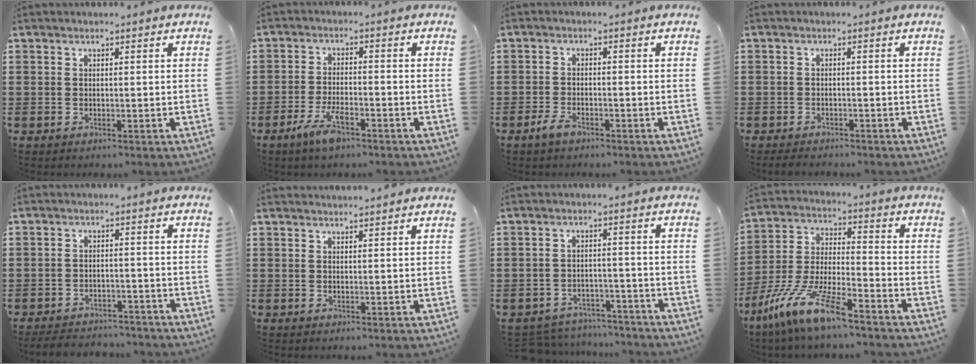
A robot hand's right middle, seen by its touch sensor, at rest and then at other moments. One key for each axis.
{"total": 5.7, "fx": -3.3, "fy": 1.6, "fz": 4.3, "tx": -0.097, "ty": -0.004, "tz": -0.063}
{"total": 2.8, "fx": -1.8, "fy": 1.1, "fz": 1.8, "tx": -0.053, "ty": -0.006, "tz": -0.041}
{"total": 1.6, "fx": -1.5, "fy": 0.5, "fz": 0.1, "tx": -0.005, "ty": -0.001, "tz": -0.033}
{"total": 3.6, "fx": -3.5, "fy": 0.7, "fz": 0.0, "tx": -0.012, "ty": -0.001, "tz": -0.077}
{"total": 1.4, "fx": 1.4, "fy": 0.0, "fz": 0.1, "tx": 0.003, "ty": -0.004, "tz": 0.026}
{"total": 4.2, "fx": -4.2, "fy": 0.7, "fz": 0.1, "tx": -0.014, "ty": 0.002, "tz": -0.090}
{"total": 11.4, "fx": -9.0, "fy": 0.6, "fz": 6.9, "tx": -0.156, "ty": 0.000, "tz": -0.184}